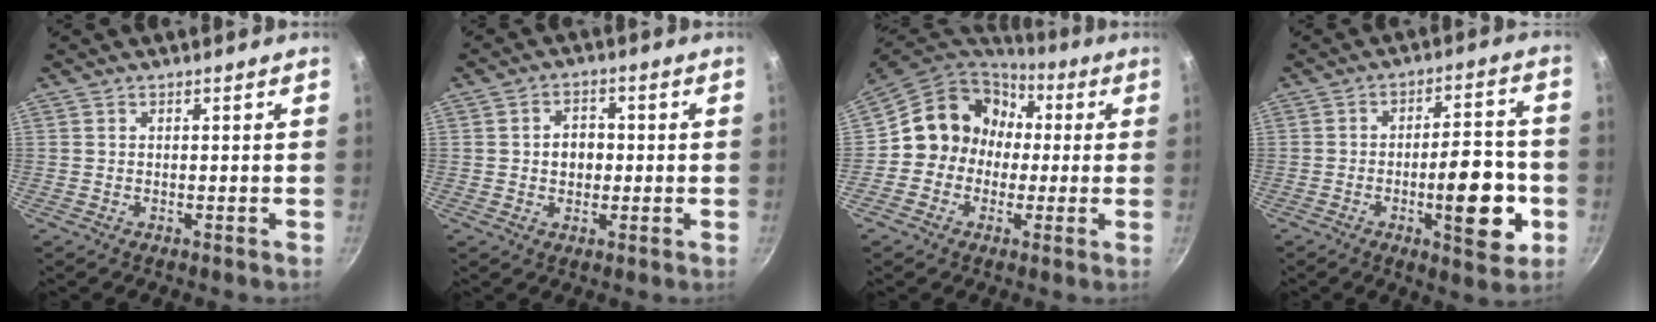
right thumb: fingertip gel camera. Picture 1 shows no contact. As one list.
[{"total": 4.8, "force": [-0.1, 3.8, 2.9], "torque": [-0.019, 0.008, -0.004]}, {"total": 13.2, "force": [0.6, 12.1, 5.3], "torque": [-0.044, 0.039, -0.010]}, {"total": 14.3, "force": [-4.0, 5.3, 12.6], "torque": [-0.150, 0.023, -0.055]}]